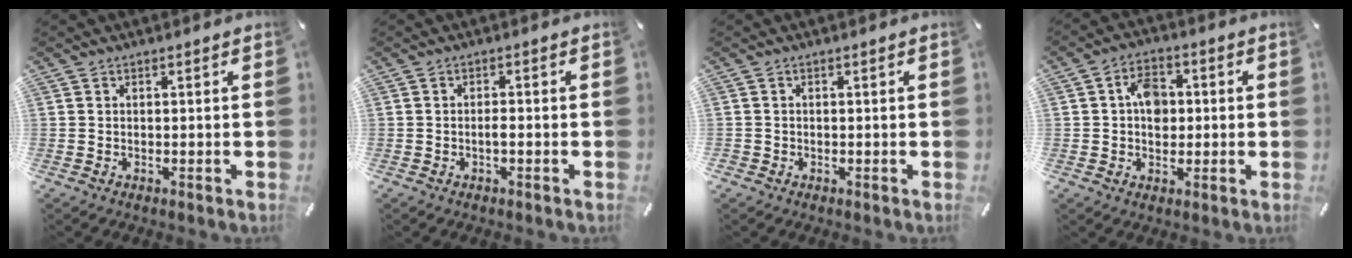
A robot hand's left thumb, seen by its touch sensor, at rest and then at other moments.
{"total": 1.4, "force": [-0.5, 0.3, 1.3], "torque": [-0.025, 0.001, -0.010]}
{"total": 0.7, "force": [-0.3, 0.7, 0.1], "torque": [0.000, 0.003, -0.007]}
{"total": 6.6, "force": [0.4, 4.9, 4.4], "torque": [-0.059, 0.004, 0.005]}